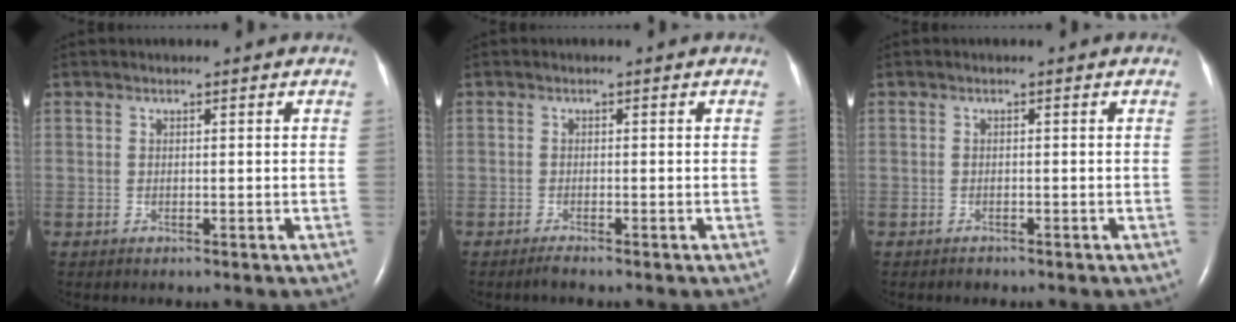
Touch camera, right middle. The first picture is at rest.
{"total": 1.1, "force": [-0.9, -0.1, 0.5], "torque": [-0.018, -0.003, -0.018]}
{"total": 0.7, "force": [-0.6, 0.2, 0.1], "torque": [-0.006, -0.002, -0.009]}